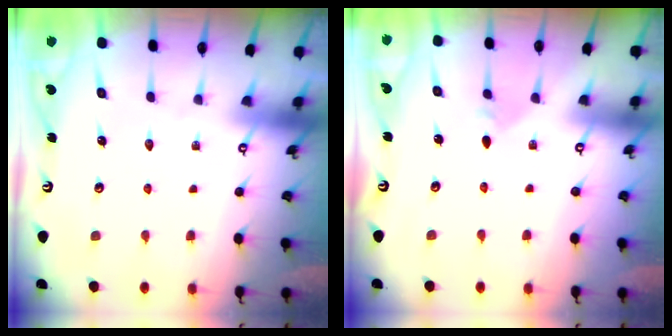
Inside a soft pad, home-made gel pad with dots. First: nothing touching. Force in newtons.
{"total": 1.5, "press": 1.5, "slide": 0.4}